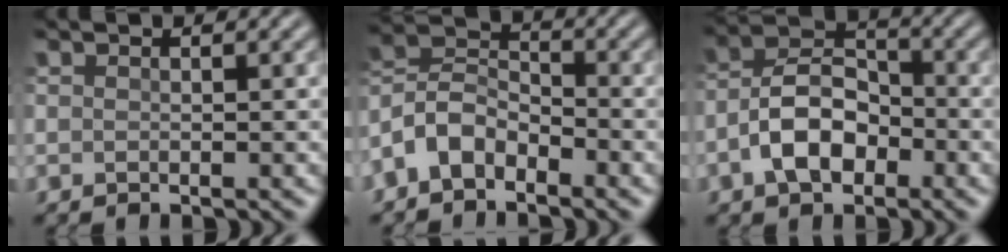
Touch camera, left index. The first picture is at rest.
{"total": 4.8, "force": [-3.0, 2.8, 2.5], "torque": [-0.052, 0.010, -0.072]}
{"total": 5.9, "force": [-2.2, 3.7, 4.1], "torque": [-0.070, 0.008, -0.047]}